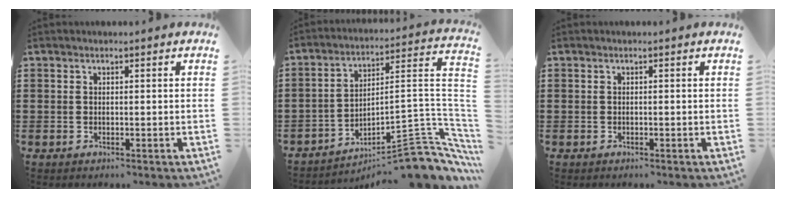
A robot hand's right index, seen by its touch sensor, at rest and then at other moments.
{"total": 8.5, "force": [-6.3, 1.8, 5.3], "torque": [-0.078, 0.004, -0.126]}
{"total": 0.0}